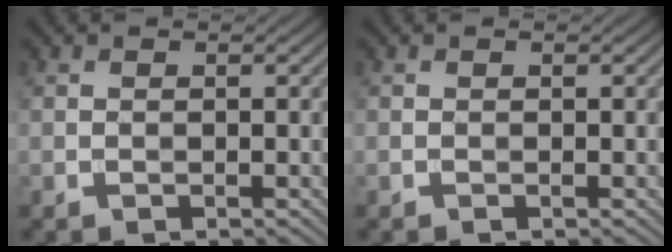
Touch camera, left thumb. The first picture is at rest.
{"total": 0.0}